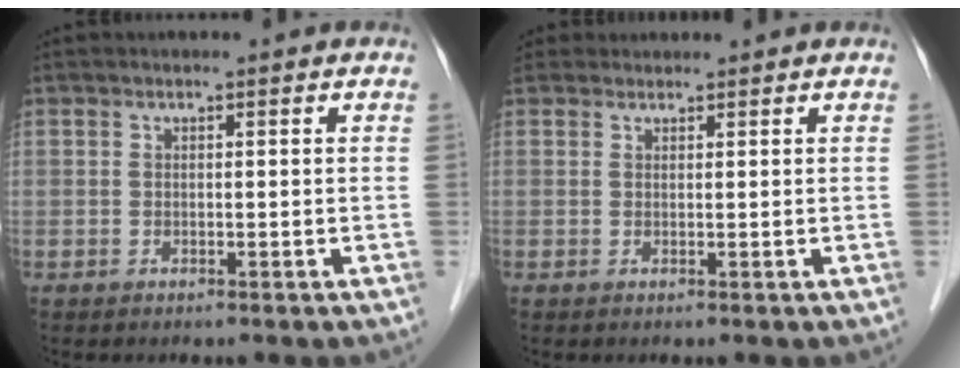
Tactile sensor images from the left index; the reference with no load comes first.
{"total": 1.4, "force": [1.0, 0.9, -0.4], "torque": [0.008, 0.018, 0.017]}